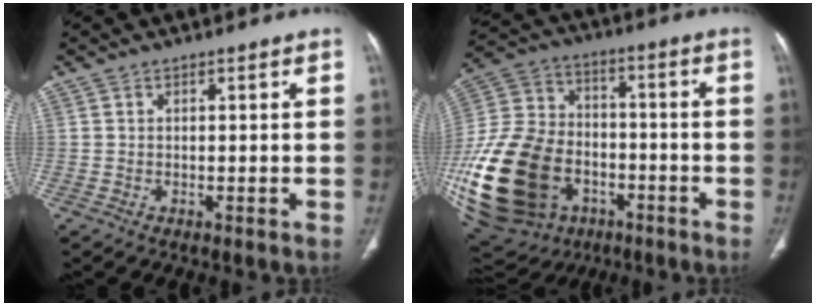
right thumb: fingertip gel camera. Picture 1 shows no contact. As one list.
[{"total": 34.0, "force": [-11.0, 24.5, 20.8], "torque": [-0.515, 0.044, -0.180]}]